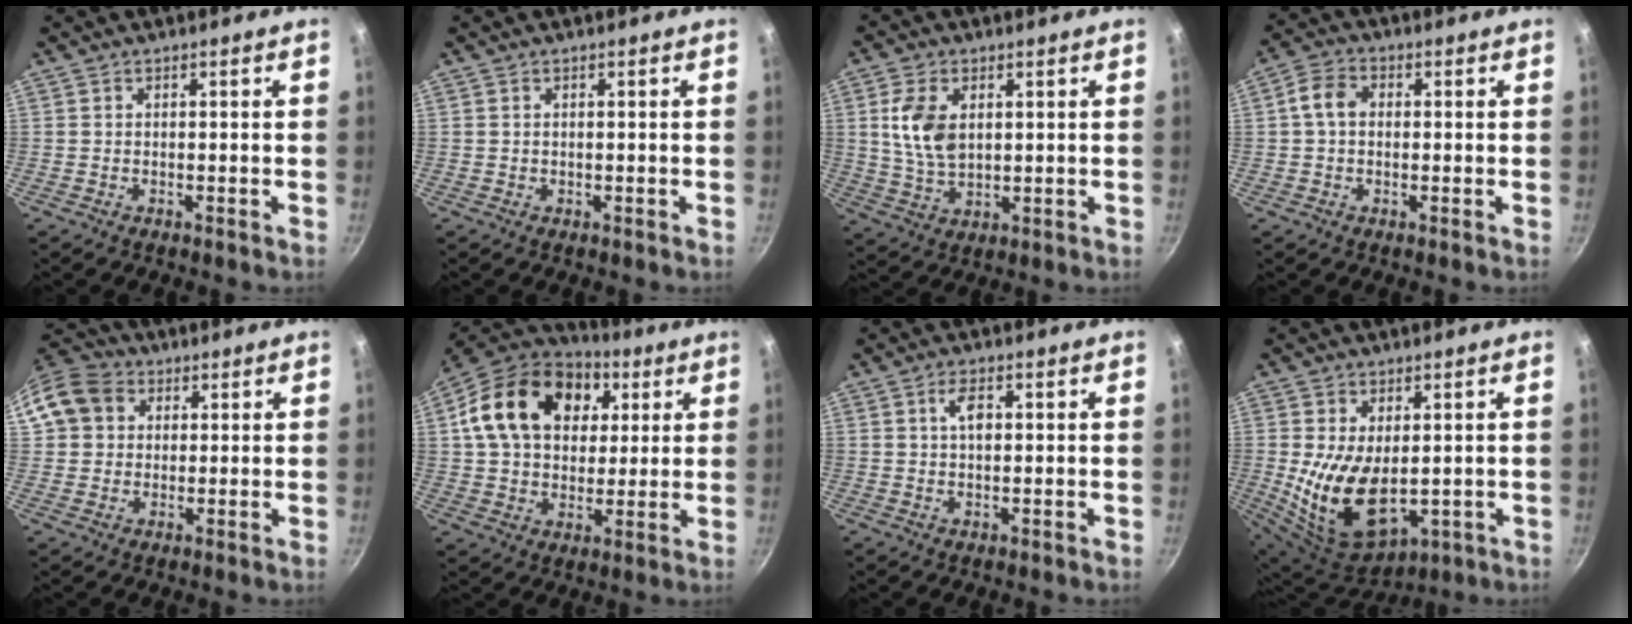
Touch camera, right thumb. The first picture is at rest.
{"total": 0.0}
{"total": 8.9, "force": [2.1, 5.5, 6.7], "torque": [-0.126, -0.013, 0.043]}
{"total": 4.9, "force": [0.3, 3.7, 3.2], "torque": [-0.056, 0.016, -0.005]}
{"total": 11.2, "force": [2.7, 9.6, 5.0], "torque": [-0.080, 0.023, 0.036]}
{"total": 22.3, "force": [6.5, 16.0, 14.1], "torque": [-0.226, 0.013, 0.103]}
{"total": 3.5, "force": [0.8, 1.7, 2.9], "torque": [-0.045, 0.003, 0.012]}
{"total": 14.7, "force": [-0.4, 8.8, 11.7], "torque": [-0.202, -0.024, 0.016]}